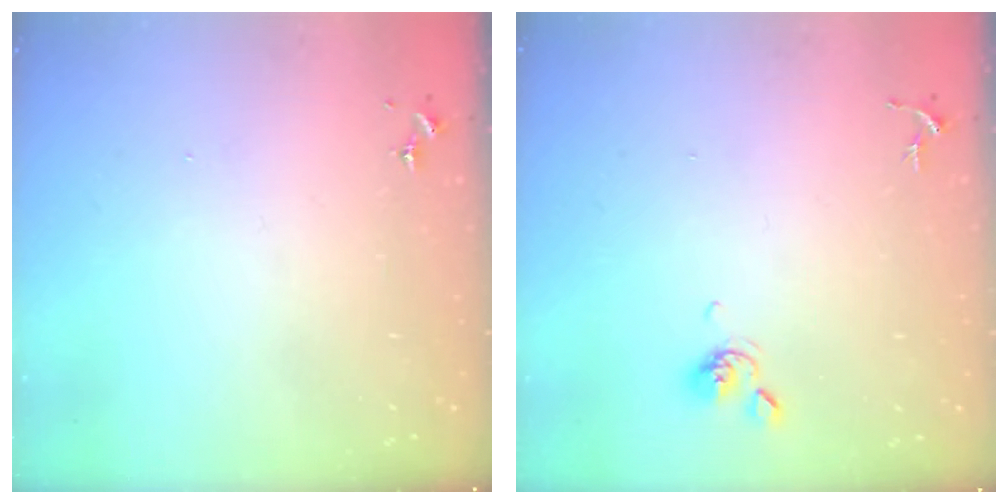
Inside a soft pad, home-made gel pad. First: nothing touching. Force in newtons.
{"total": 5.5, "press": 5.4, "slide": 1.0}